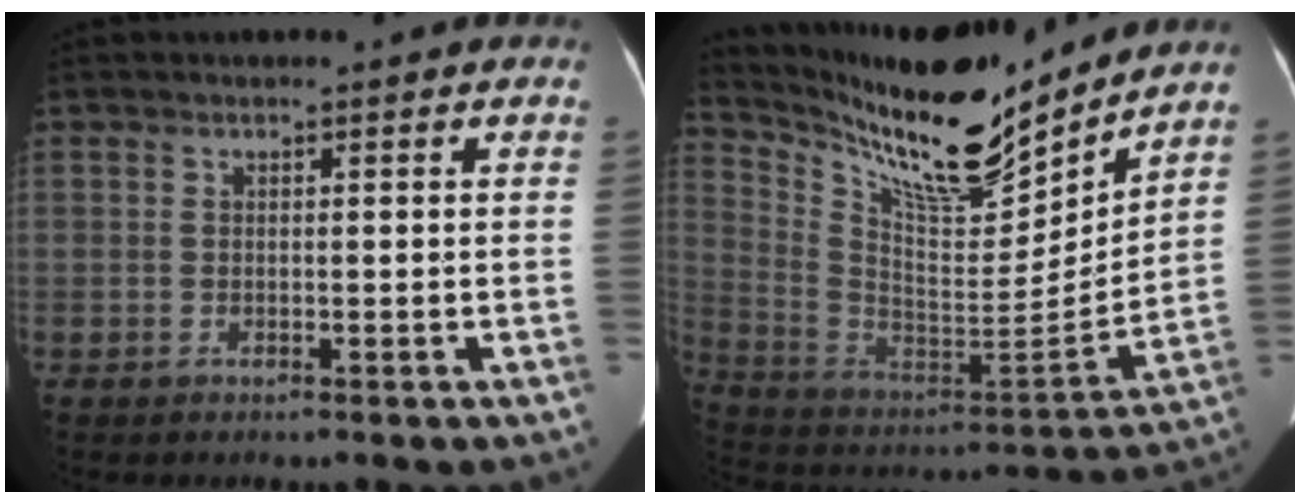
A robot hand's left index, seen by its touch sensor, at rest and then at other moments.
{"total": 20.2, "force": [17.5, 3.0, 9.7], "torque": [-0.187, -0.027, 0.302]}